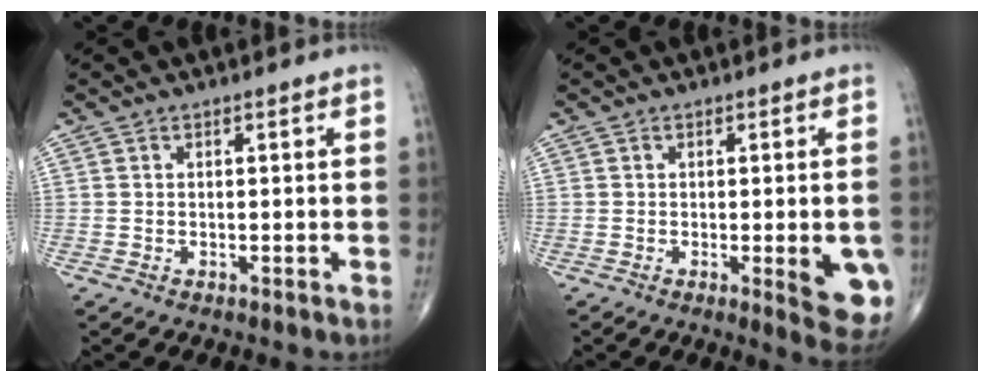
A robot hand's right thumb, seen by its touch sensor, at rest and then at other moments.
{"total": 8.7, "force": [-2.0, 2.5, 8.1], "torque": [-0.079, -0.014, -0.019]}